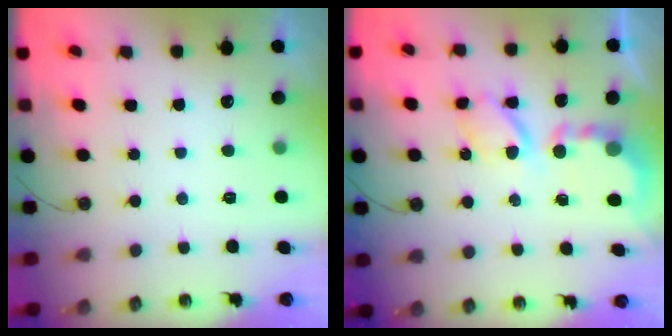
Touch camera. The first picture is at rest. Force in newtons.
{"total": 6.0, "press": 6.0, "slide": 0.3}